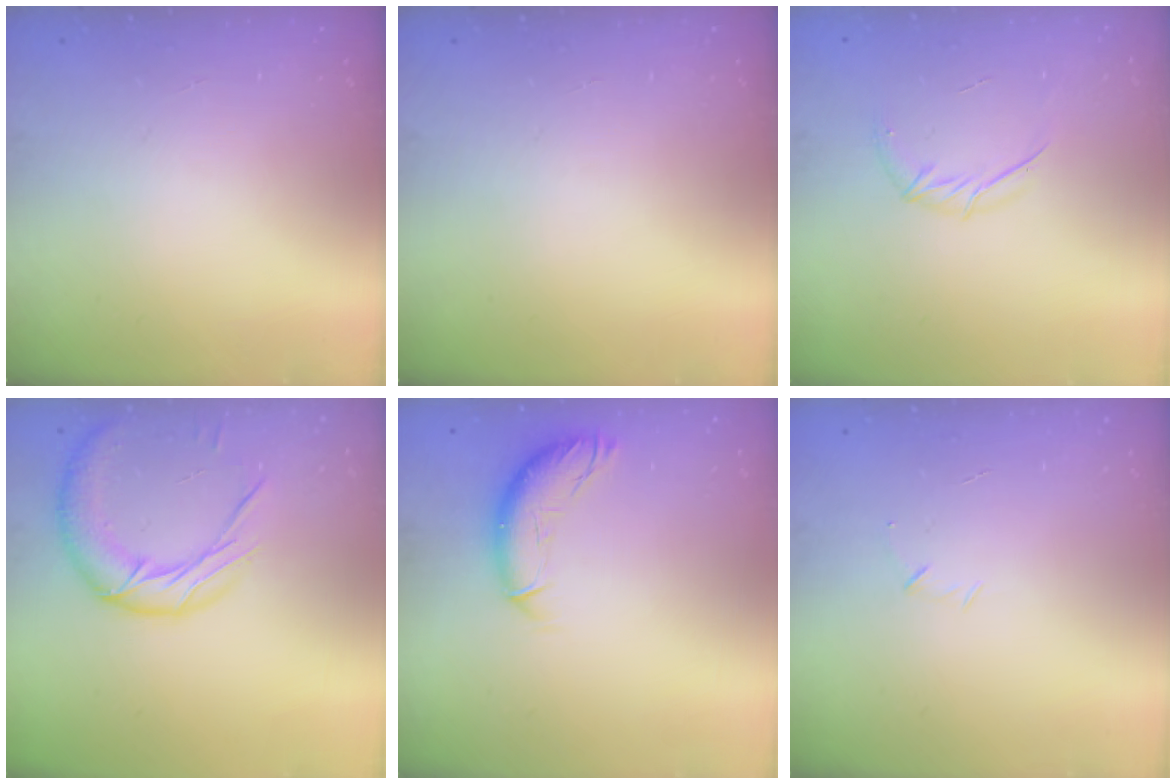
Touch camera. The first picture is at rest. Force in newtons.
{"total": 0.0}
{"total": 6.2, "press": 6.0, "slide": 1.6}
{"total": 14.5, "press": 14.4, "slide": 1.5}
{"total": 10.9, "press": 10.6, "slide": 2.2}
{"total": 3.8, "press": 3.7, "slide": 1.0}